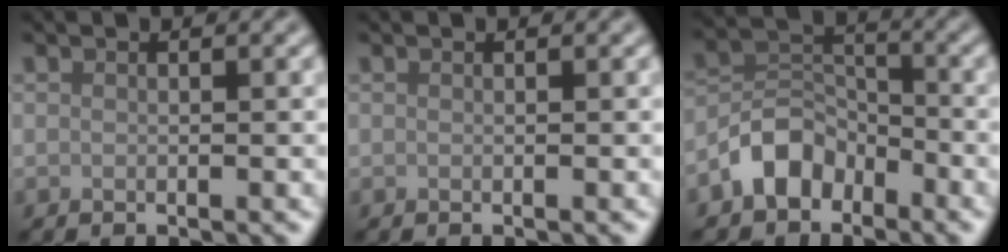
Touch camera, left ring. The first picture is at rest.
{"total": 0.0}
{"total": 4.3, "force": [-2.9, 2.7, 1.6], "torque": [-0.023, 0.008, -0.065]}